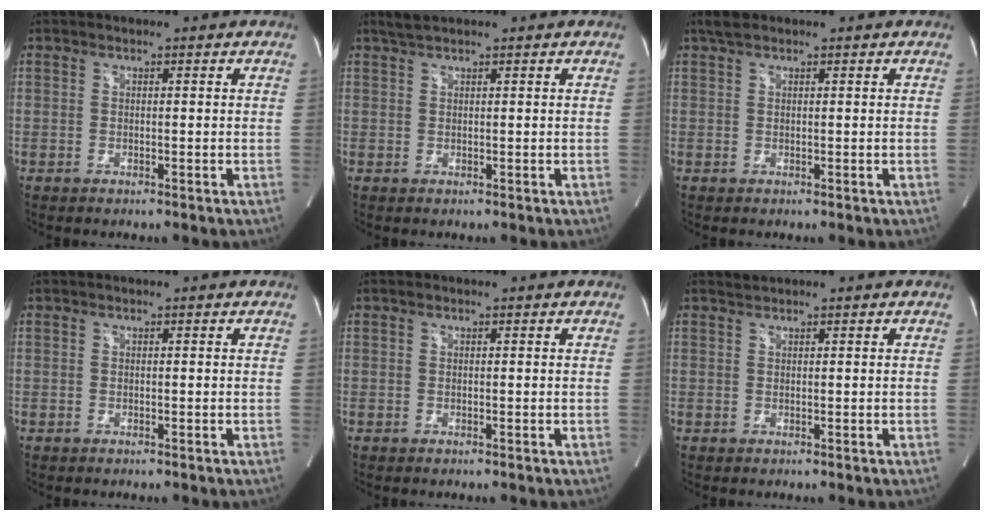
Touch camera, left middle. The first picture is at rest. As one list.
[{"total": 1.4, "force": [1.3, 0.2, 0.6], "torque": [-0.014, 0.011, 0.029]}, {"total": 1.7, "force": [1.3, 0.7, 0.9], "torque": [-0.020, 0.013, 0.025]}, {"total": 0.0}, {"total": 0.0}, {"total": 0.6, "force": [0.6, 0.0, -0.2], "torque": [-0.003, 0.005, 0.012]}]